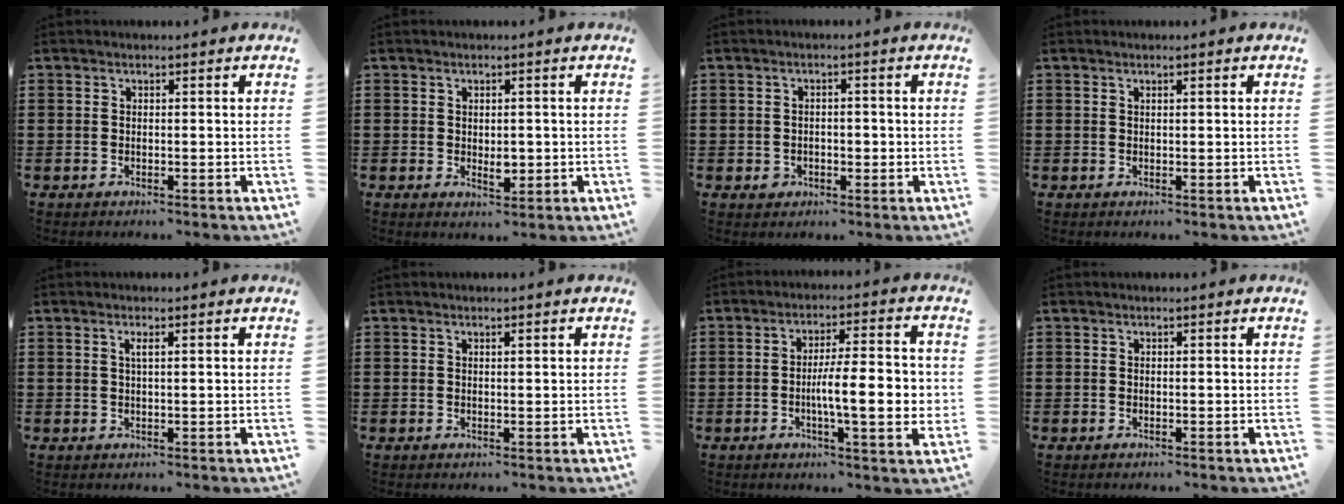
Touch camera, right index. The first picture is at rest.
{"total": 2.6, "force": [0.0, 1.4, 2.2], "torque": [-0.033, 0.000, -0.002]}
{"total": 2.1, "force": [-0.6, 1.8, 1.1], "torque": [-0.026, 0.005, -0.014]}
{"total": 0.5, "force": [0.4, 0.0, 0.4], "torque": [-0.006, 0.000, 0.008]}
{"total": 1.4, "force": [0.6, 0.1, 1.2], "torque": [-0.025, 0.001, 0.010]}
{"total": 0.8, "force": [0.5, 0.0, 0.6], "torque": [-0.010, 0.000, 0.010]}
{"total": 10.3, "force": [-1.2, 2.2, 10.0], "torque": [-0.151, -0.003, -0.022]}
{"total": 0.0}